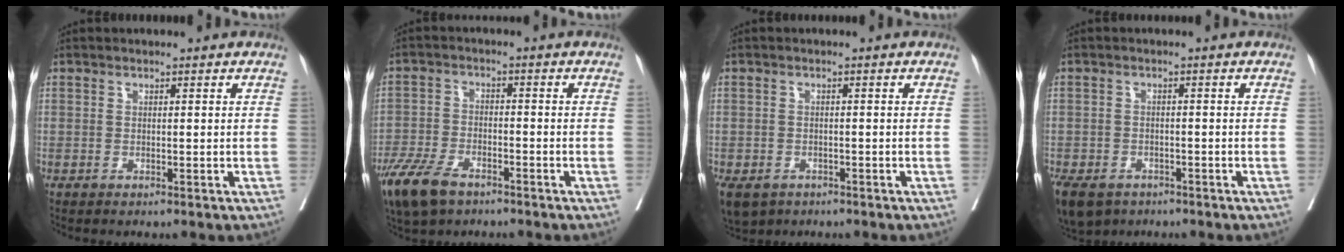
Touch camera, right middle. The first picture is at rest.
{"total": 9.2, "force": [-6.4, 3.8, 5.3], "torque": [-0.110, -0.015, -0.119]}
{"total": 8.8, "force": [-5.1, 6.3, 3.3], "torque": [-0.091, -0.013, -0.070]}
{"total": 10.4, "force": [-6.7, 6.9, 4.1], "torque": [-0.112, -0.018, -0.096]}